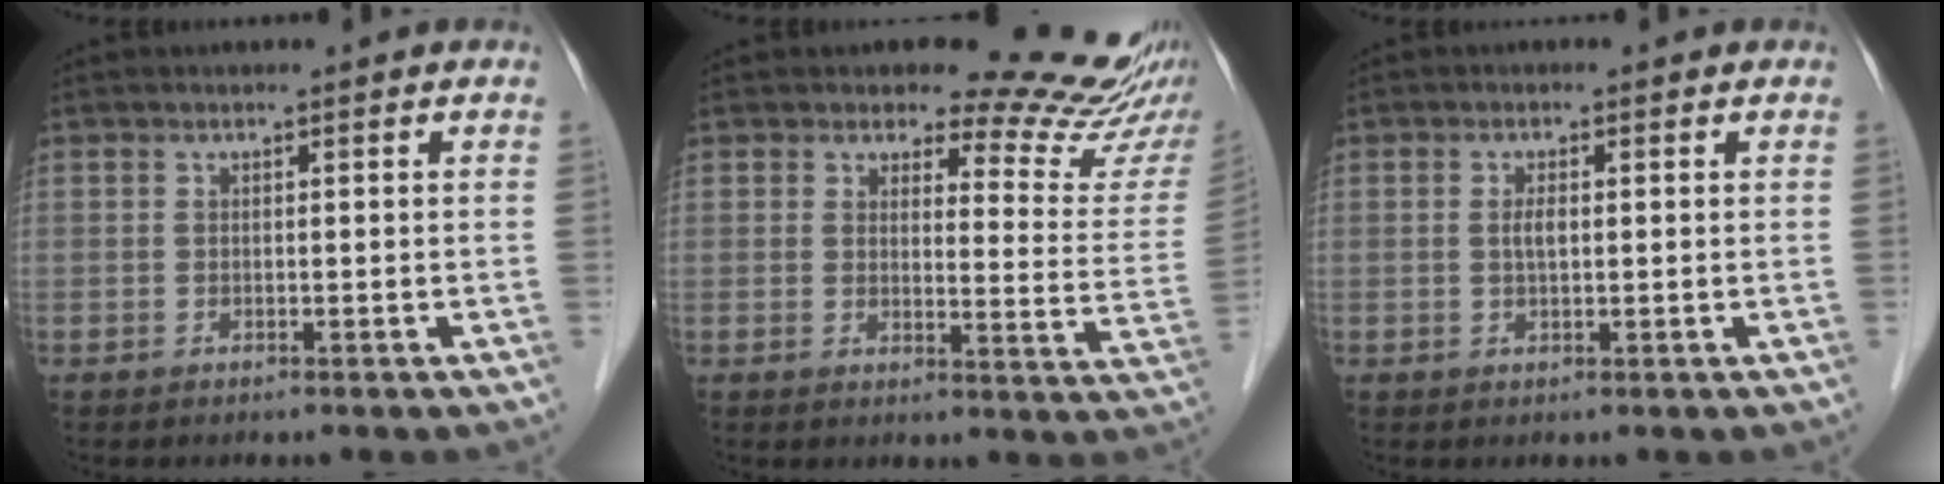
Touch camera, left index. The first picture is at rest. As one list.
[{"total": 14.7, "force": [13.5, 3.8, 4.5], "torque": [-0.026, -0.085, 0.124]}, {"total": 1.8, "force": [0.1, 0.7, 1.7], "torque": [-0.037, 0.000, 0.004]}]